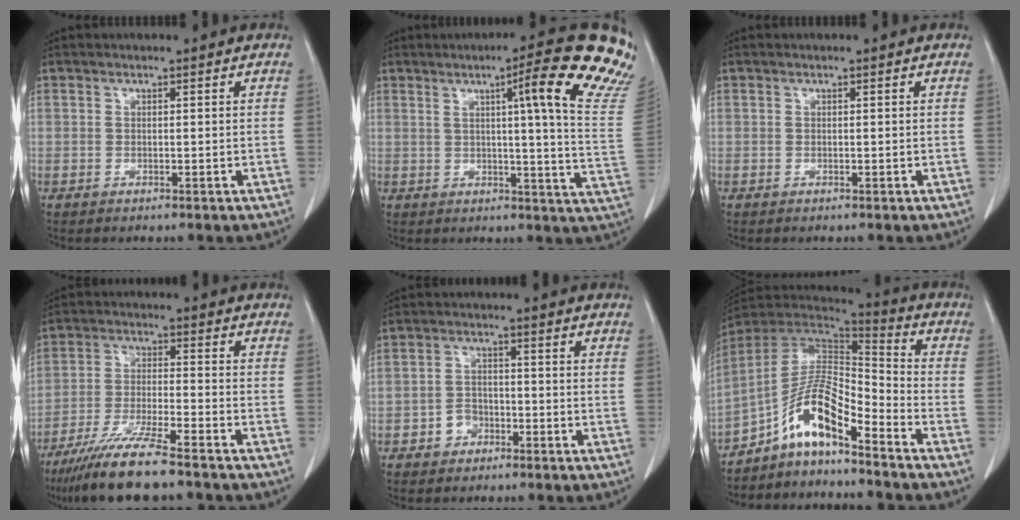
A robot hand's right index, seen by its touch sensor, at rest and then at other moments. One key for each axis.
{"total": 17.2, "fx": 10.4, "fy": -0.9, "fz": 13.7, "tx": -0.173, "ty": -0.034, "tz": 0.102}
{"total": 0.0}
{"total": 11.1, "fx": -8.8, "fy": 0.2, "fz": 6.7, "tx": -0.123, "ty": -0.033, "tz": -0.158}
{"total": 3.3, "fx": -1.7, "fy": 2.5, "fz": 1.1, "tx": -0.013, "ty": 0.010, "tz": -0.032}
{"total": 10.7, "fx": -7.2, "fy": 2.4, "fz": 7.6, "tx": -0.149, "ty": 0.024, "tz": -0.134}